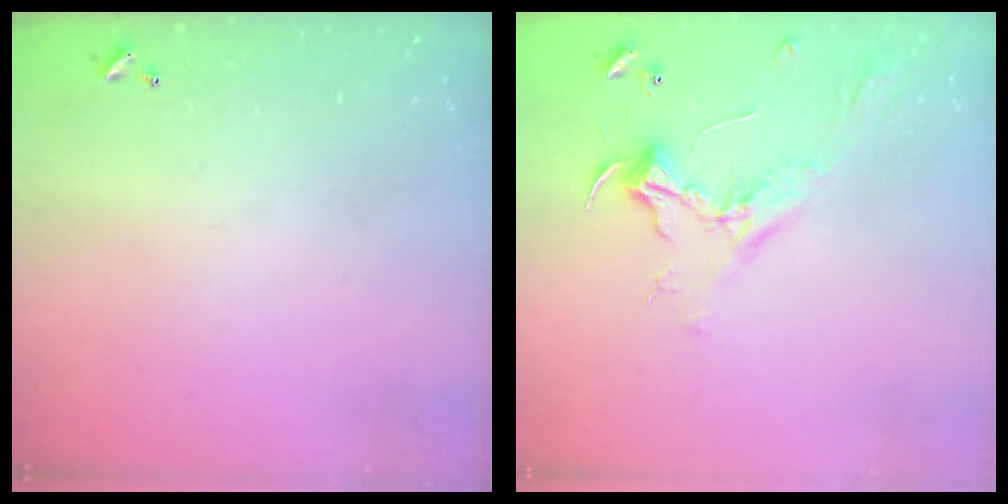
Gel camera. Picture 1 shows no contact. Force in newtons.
{"total": 2.3, "press": 2.2, "slide": 0.6}